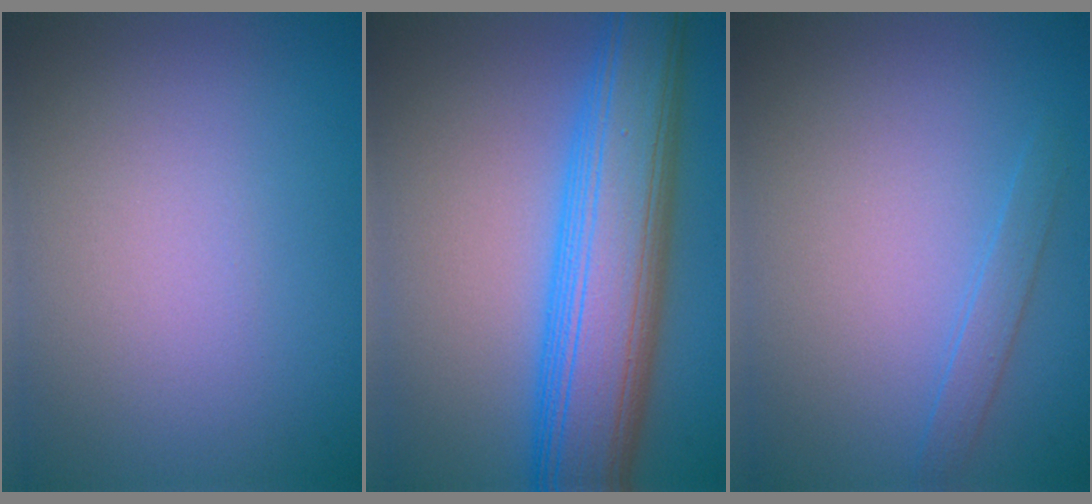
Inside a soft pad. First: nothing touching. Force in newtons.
{"total": 10.7, "press": 10.7, "slide": 0.1}
{"total": 1.3, "press": 1.3, "slide": 0.1}